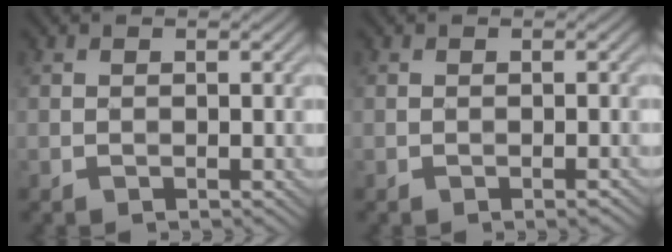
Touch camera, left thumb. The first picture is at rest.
{"total": 0.5, "force": [-0.4, -0.1, 0.3], "torque": [-0.006, 0.004, -0.006]}